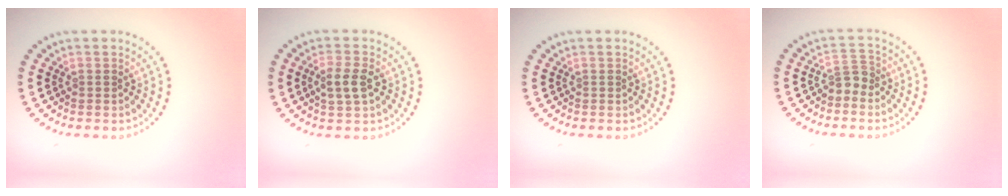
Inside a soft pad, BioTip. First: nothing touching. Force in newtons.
{"total": 2.6, "press": 2.6, "slide": 0.4}
{"total": 0.0}
{"total": 1.9, "press": 1.3, "slide": 1.3}